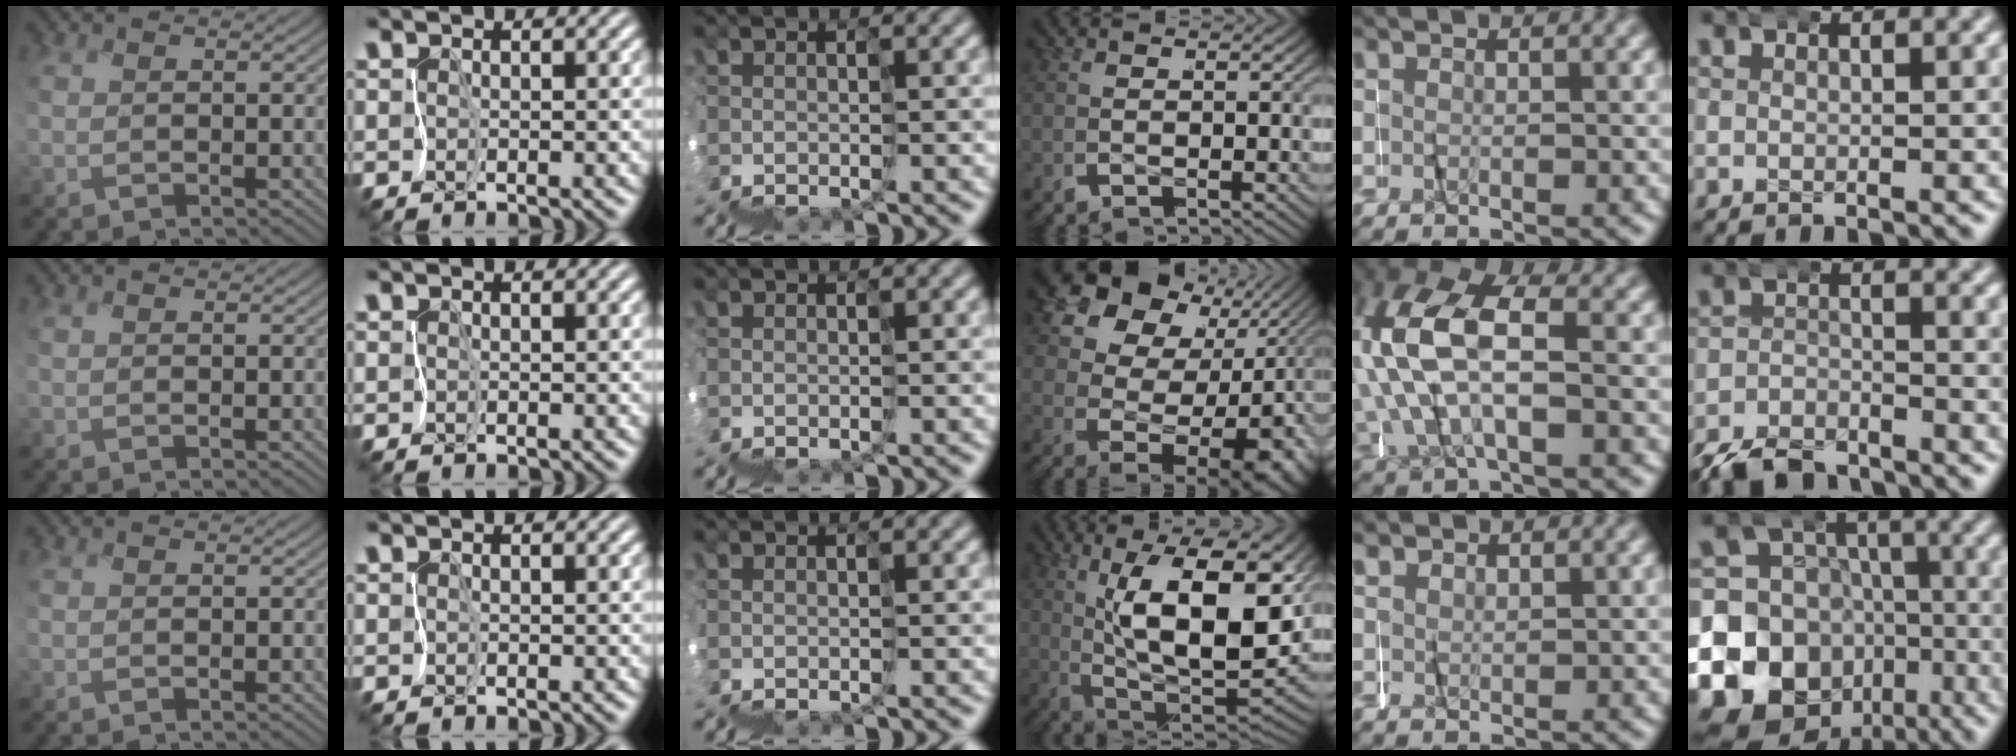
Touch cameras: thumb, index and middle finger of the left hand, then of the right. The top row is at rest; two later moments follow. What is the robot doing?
{"motion": "wrap", "object": "netting"}